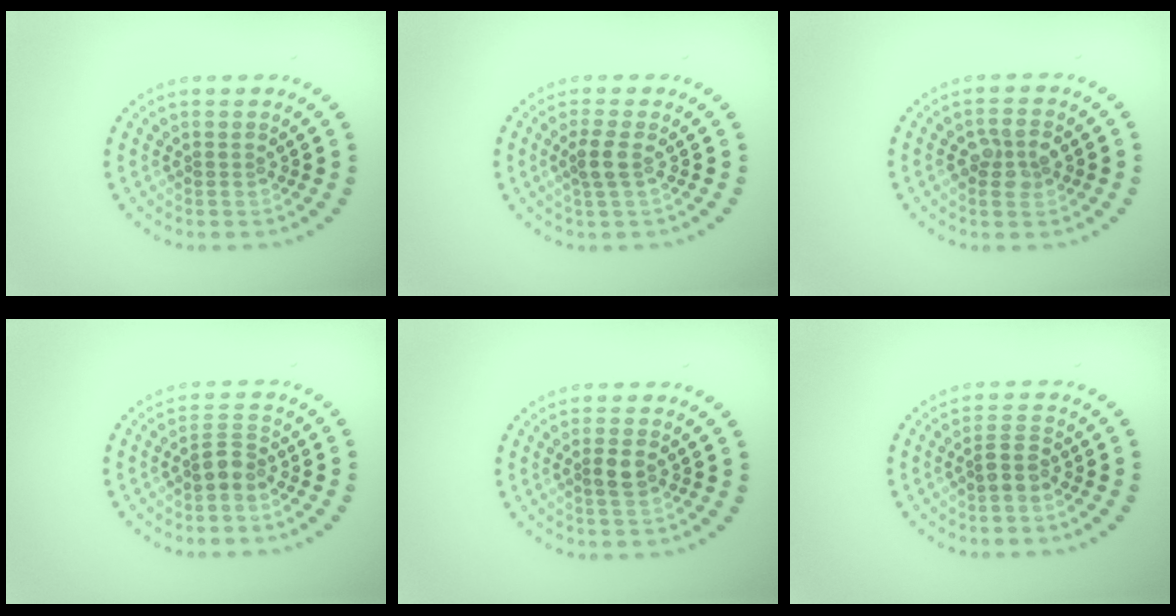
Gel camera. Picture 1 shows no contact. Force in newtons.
{"total": 1.8, "press": 1.6, "slide": 0.9}
{"total": 2.3, "press": 2.3, "slide": 0.2}
{"total": 2.2, "press": 1.8, "slide": 1.2}
{"total": 1.7, "press": 1.7, "slide": 0.5}
{"total": 2.1, "press": 1.9, "slide": 0.9}